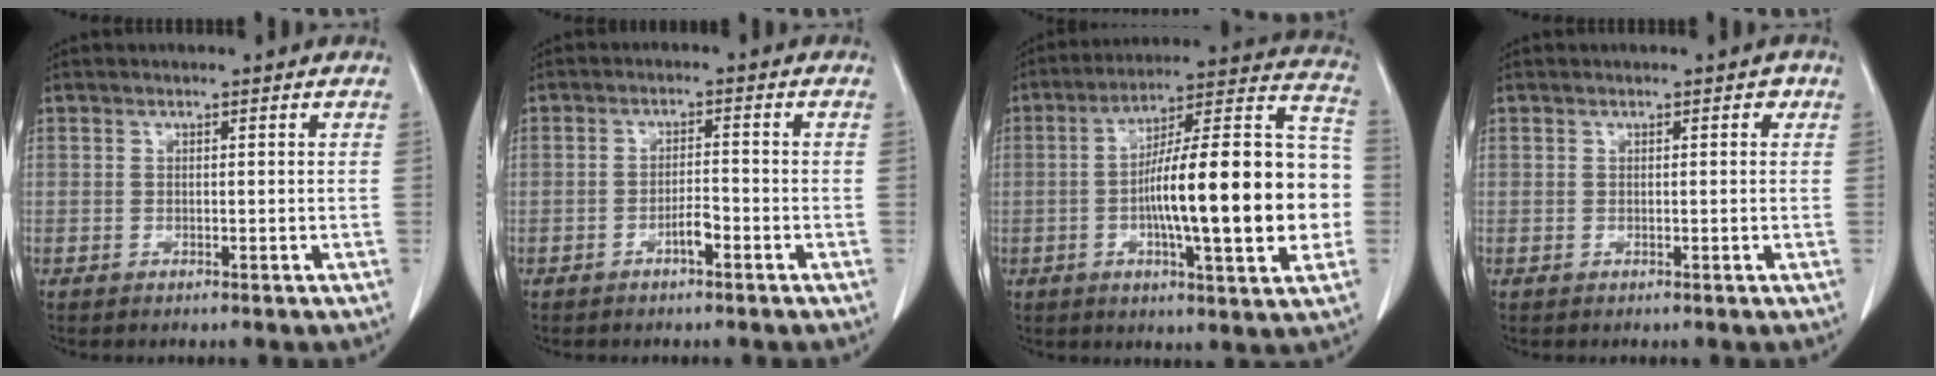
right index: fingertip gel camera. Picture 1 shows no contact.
{"total": 2.6, "force": [-1.5, 0.5, 2.1], "torque": [-0.036, 0.002, -0.027]}
{"total": 23.0, "force": [-2.8, 3.6, 22.6], "torque": [-0.301, 0.031, -0.044]}
{"total": 1.2, "force": [0.5, 0.6, 0.8], "torque": [-0.010, 0.004, 0.006]}